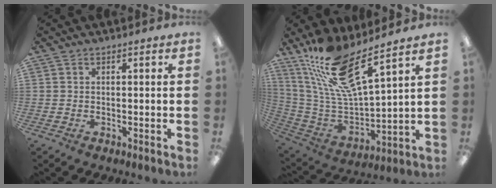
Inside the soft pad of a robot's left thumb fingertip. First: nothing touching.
{"total": 18.3, "force": [13.5, 4.1, 11.6], "torque": [-0.234, -0.085, 0.235]}